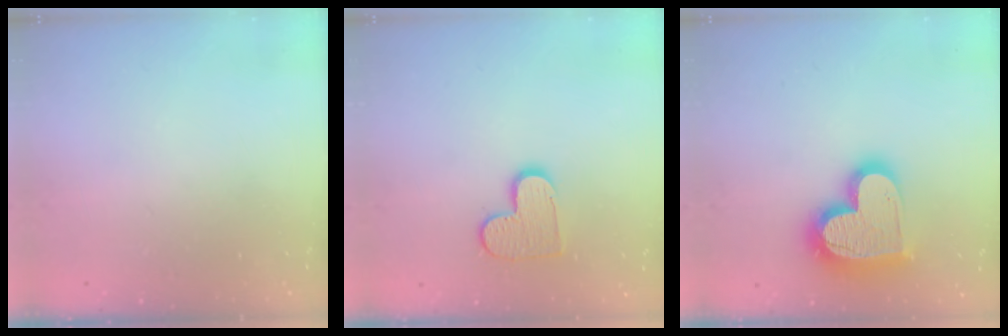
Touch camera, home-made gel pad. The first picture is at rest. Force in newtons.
{"total": 10.0, "press": 10.0, "slide": 0.7}
{"total": 19.1, "press": 19.0, "slide": 1.6}